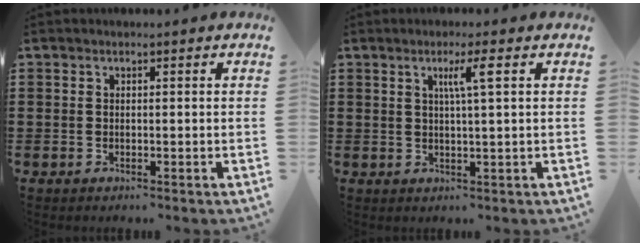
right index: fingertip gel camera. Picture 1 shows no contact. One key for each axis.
{"total": 3.6, "fx": 1.2, "fy": -0.2, "fz": 3.4, "tx": -0.067, "ty": -0.001, "tz": 0.016}